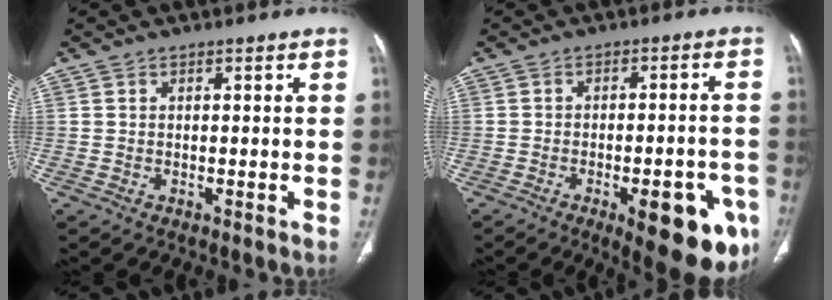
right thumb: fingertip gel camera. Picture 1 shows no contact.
{"total": 16.0, "force": [-6.9, 5.8, 13.2], "torque": [-0.111, 0.022, -0.075]}